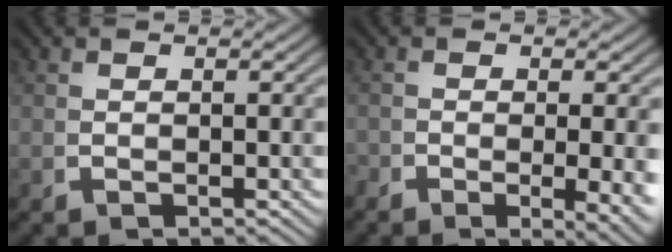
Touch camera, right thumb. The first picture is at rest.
{"total": 4.0, "force": [-1.3, 1.1, 3.6], "torque": [-0.053, -0.017, -0.013]}